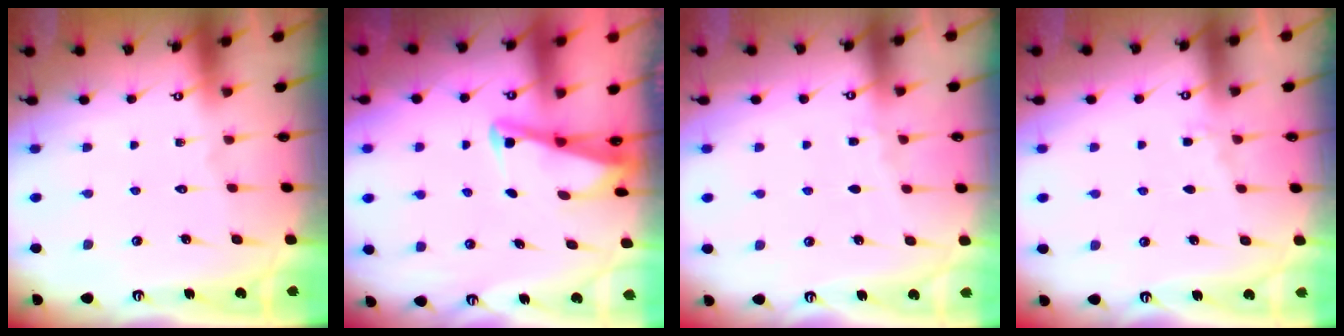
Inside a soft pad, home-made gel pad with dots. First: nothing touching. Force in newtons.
{"total": 2.8, "press": 2.8, "slide": 0.3}
{"total": 2.9, "press": 2.8, "slide": 0.5}
{"total": 3.2, "press": 3.2, "slide": 0.5}